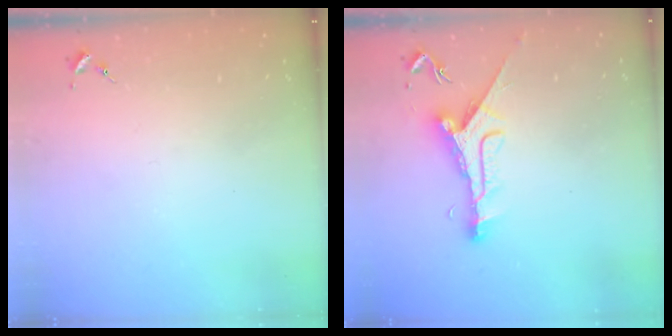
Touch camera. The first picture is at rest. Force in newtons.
{"total": 10.1, "press": 10.1, "slide": 0.2}